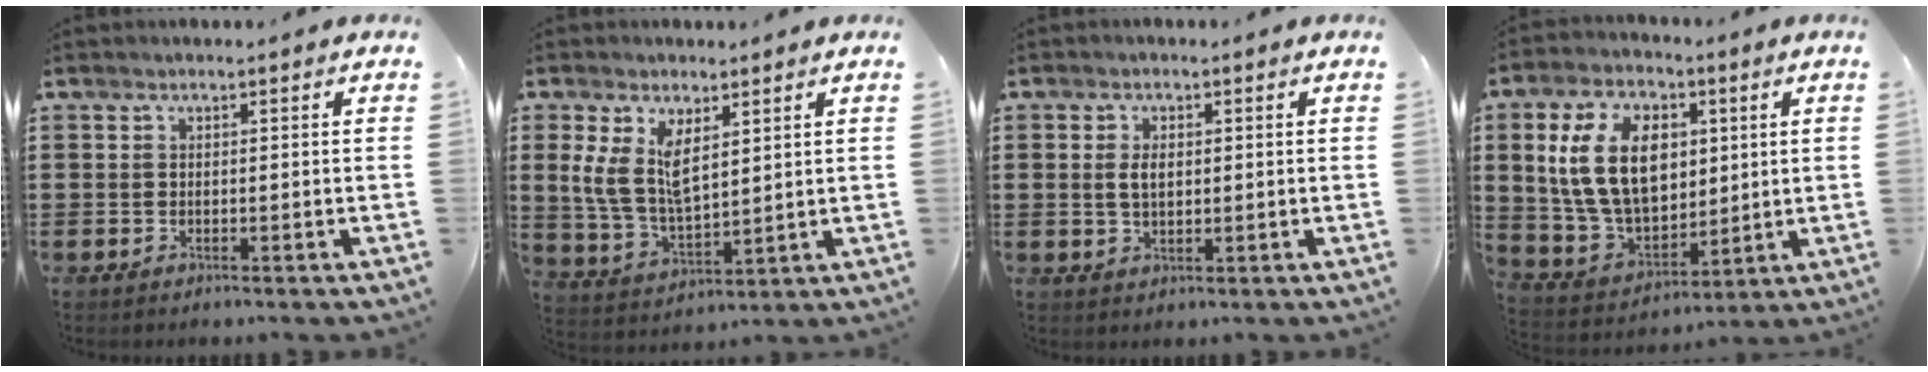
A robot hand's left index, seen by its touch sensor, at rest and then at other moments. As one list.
[{"total": 8.0, "force": [3.6, 3.8, 6.0], "torque": [-0.141, -0.005, 0.063]}, {"total": 2.5, "force": [0.4, 1.4, 2.0], "torque": [-0.044, 0.007, 0.005]}, {"total": 13.6, "force": [3.5, 9.0, 9.5], "torque": [-0.231, 0.021, 0.065]}]